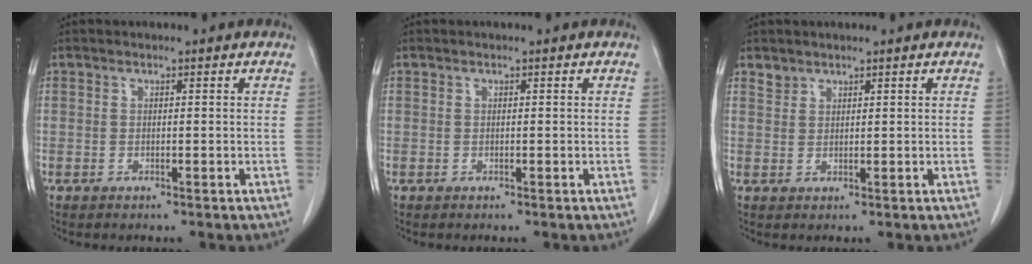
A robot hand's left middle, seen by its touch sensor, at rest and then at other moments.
{"total": 0.0}
{"total": 1.4, "force": [1.2, 0.6, -0.1], "torque": [0.006, 0.003, 0.023]}